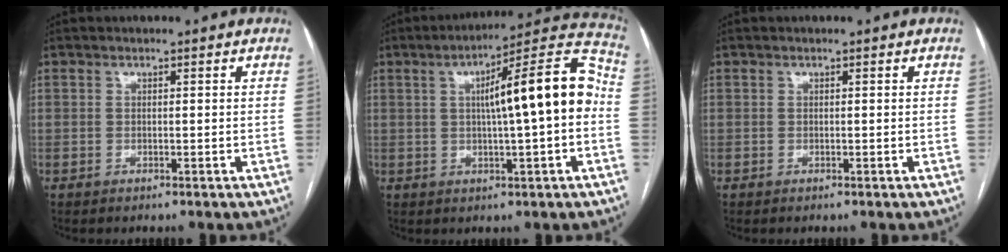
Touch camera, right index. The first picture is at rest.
{"total": 14.6, "force": [0.7, 1.3, 14.5], "torque": [-0.210, 0.034, 0.005]}
{"total": 0.0}